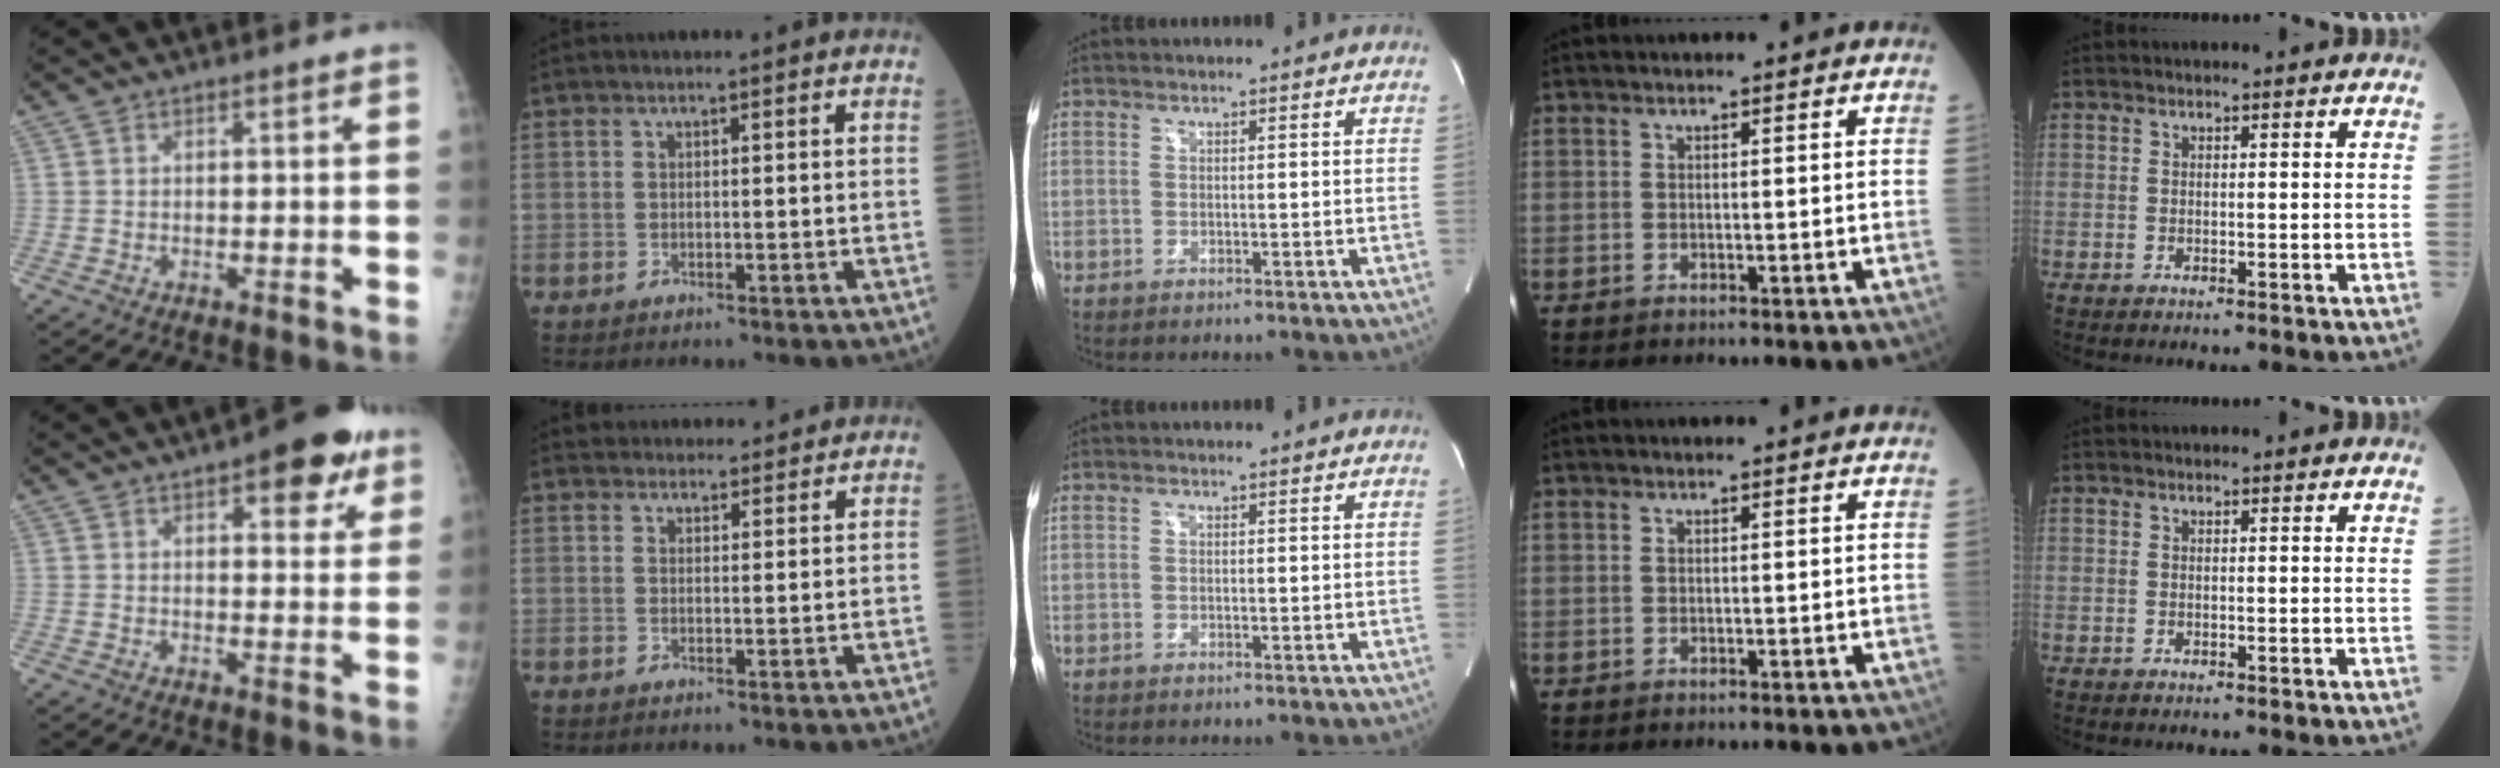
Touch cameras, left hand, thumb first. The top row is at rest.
{"thumb": {"total": 9.7, "force": [5.2, 4.0, 7.2], "torque": [-0.057, -0.016, 0.059]}, "index": {"total": 8.0, "force": [7.6, 2.2, 0.9], "torque": [0.006, 0.022, 0.089]}}